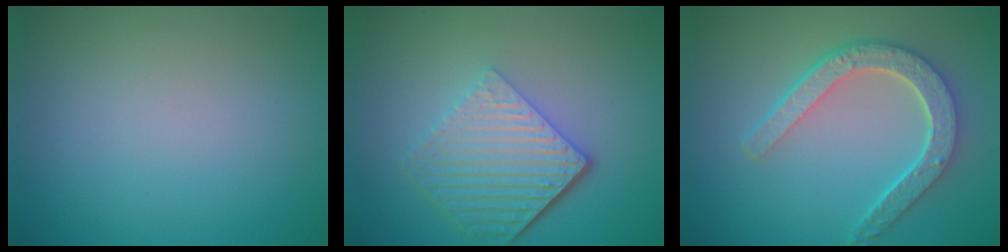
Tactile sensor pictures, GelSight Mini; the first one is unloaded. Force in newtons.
{"total": 5.8, "press": 4.2, "slide": 4.0}
{"total": 5.1, "press": 4.0, "slide": 3.2}